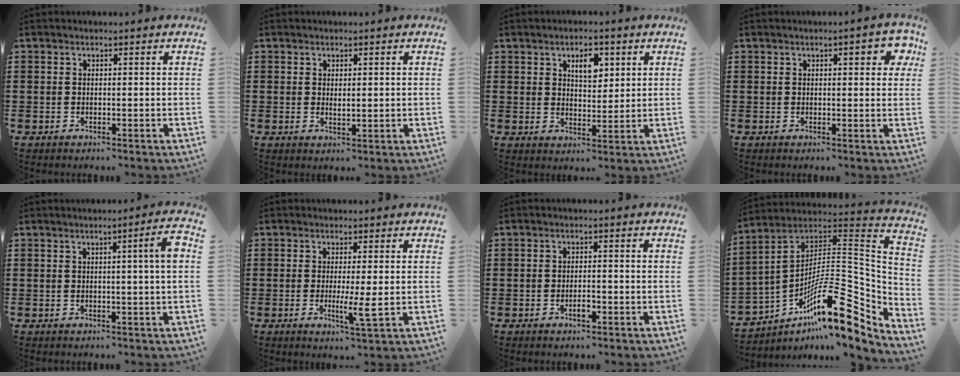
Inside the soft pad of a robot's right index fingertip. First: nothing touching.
{"total": 1.0, "force": [0.5, 0.5, 0.7], "torque": [-0.015, 0.005, 0.008]}
{"total": 4.4, "force": [2.2, 2.3, 3.0], "torque": [-0.044, 0.002, 0.031]}
{"total": 4.0, "force": [1.4, 1.2, 3.5], "torque": [-0.040, -0.004, 0.014]}
{"total": 3.9, "force": [0.6, -0.3, 3.8], "torque": [-0.055, -0.011, 0.003]}
{"total": 4.3, "force": [-0.6, 0.3, 4.3], "torque": [-0.067, -0.012, -0.014]}
{"total": 2.1, "force": [-1.0, 0.7, 1.7], "torque": [-0.031, 0.001, -0.017]}
{"total": 17.7, "force": [-9.3, 5.5, 14.0], "torque": [-0.236, 0.003, -0.169]}